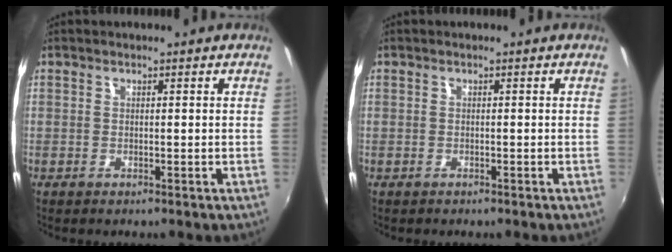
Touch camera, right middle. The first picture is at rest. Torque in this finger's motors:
{"motor_torque": [-0.45, 0.20, -0.05, -0.03]}